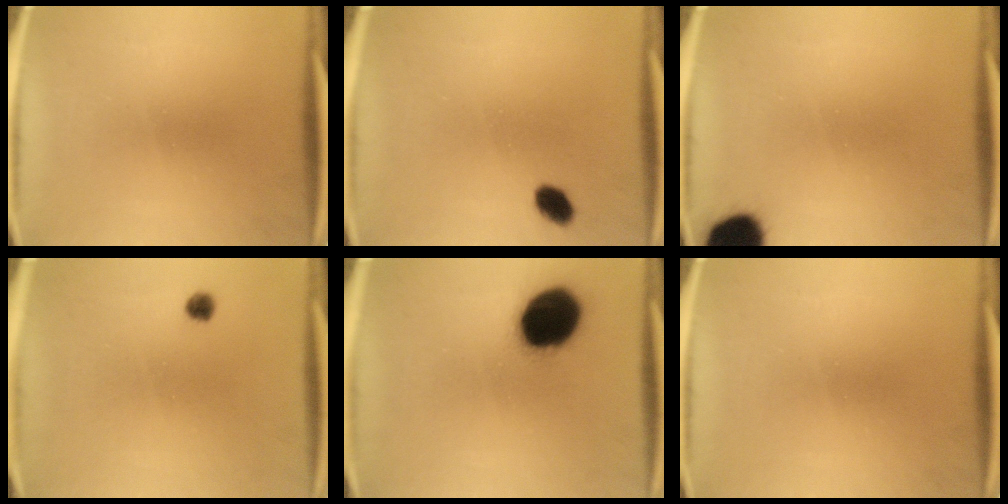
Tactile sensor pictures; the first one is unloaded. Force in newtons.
{"total": 3.3}
{"total": 10.5}
{"total": 1.8}
{"total": 19.1}
{"total": 0.0}